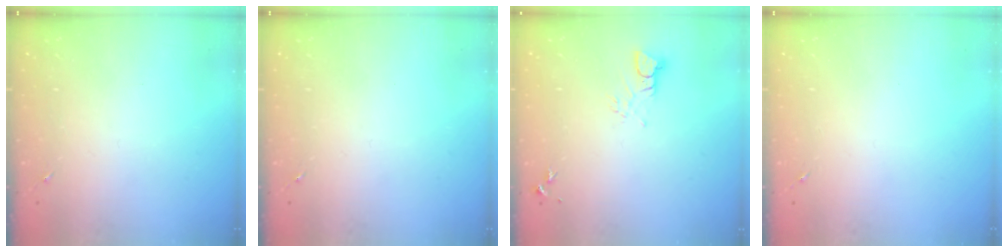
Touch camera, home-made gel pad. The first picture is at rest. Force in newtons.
{"total": 0.0}
{"total": 3.6, "press": 3.6, "slide": 0.3}
{"total": 0.0}